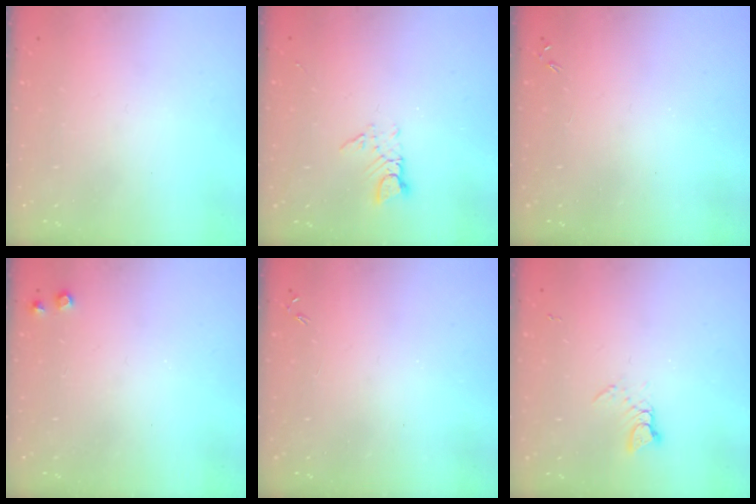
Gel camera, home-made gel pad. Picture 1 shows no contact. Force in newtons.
{"total": 3.1, "press": 3.1, "slide": 0.2}
{"total": 0.0}
{"total": 6.7, "press": 6.7, "slide": 0.7}
{"total": 0.0}
{"total": 2.6, "press": 2.6, "slide": 0.3}